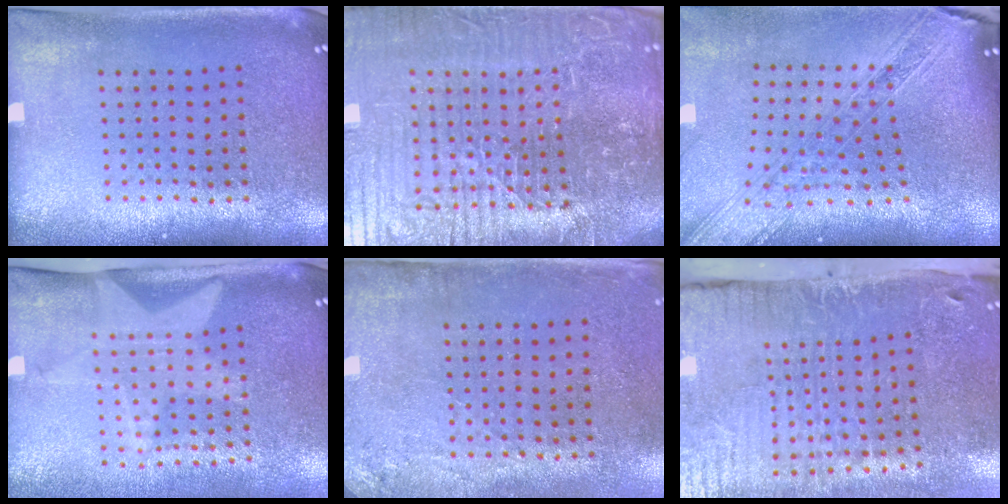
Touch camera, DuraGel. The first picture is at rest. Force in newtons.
{"total": 7.8, "press": 7.0, "slide": 3.5}
{"total": 2.5, "press": 2.1, "slide": 1.4}
{"total": 2.1, "press": 1.5, "slide": 1.4}
{"total": 2.8, "press": 2.3, "slide": 1.6}
{"total": 5.2, "press": 4.1, "slide": 3.1}